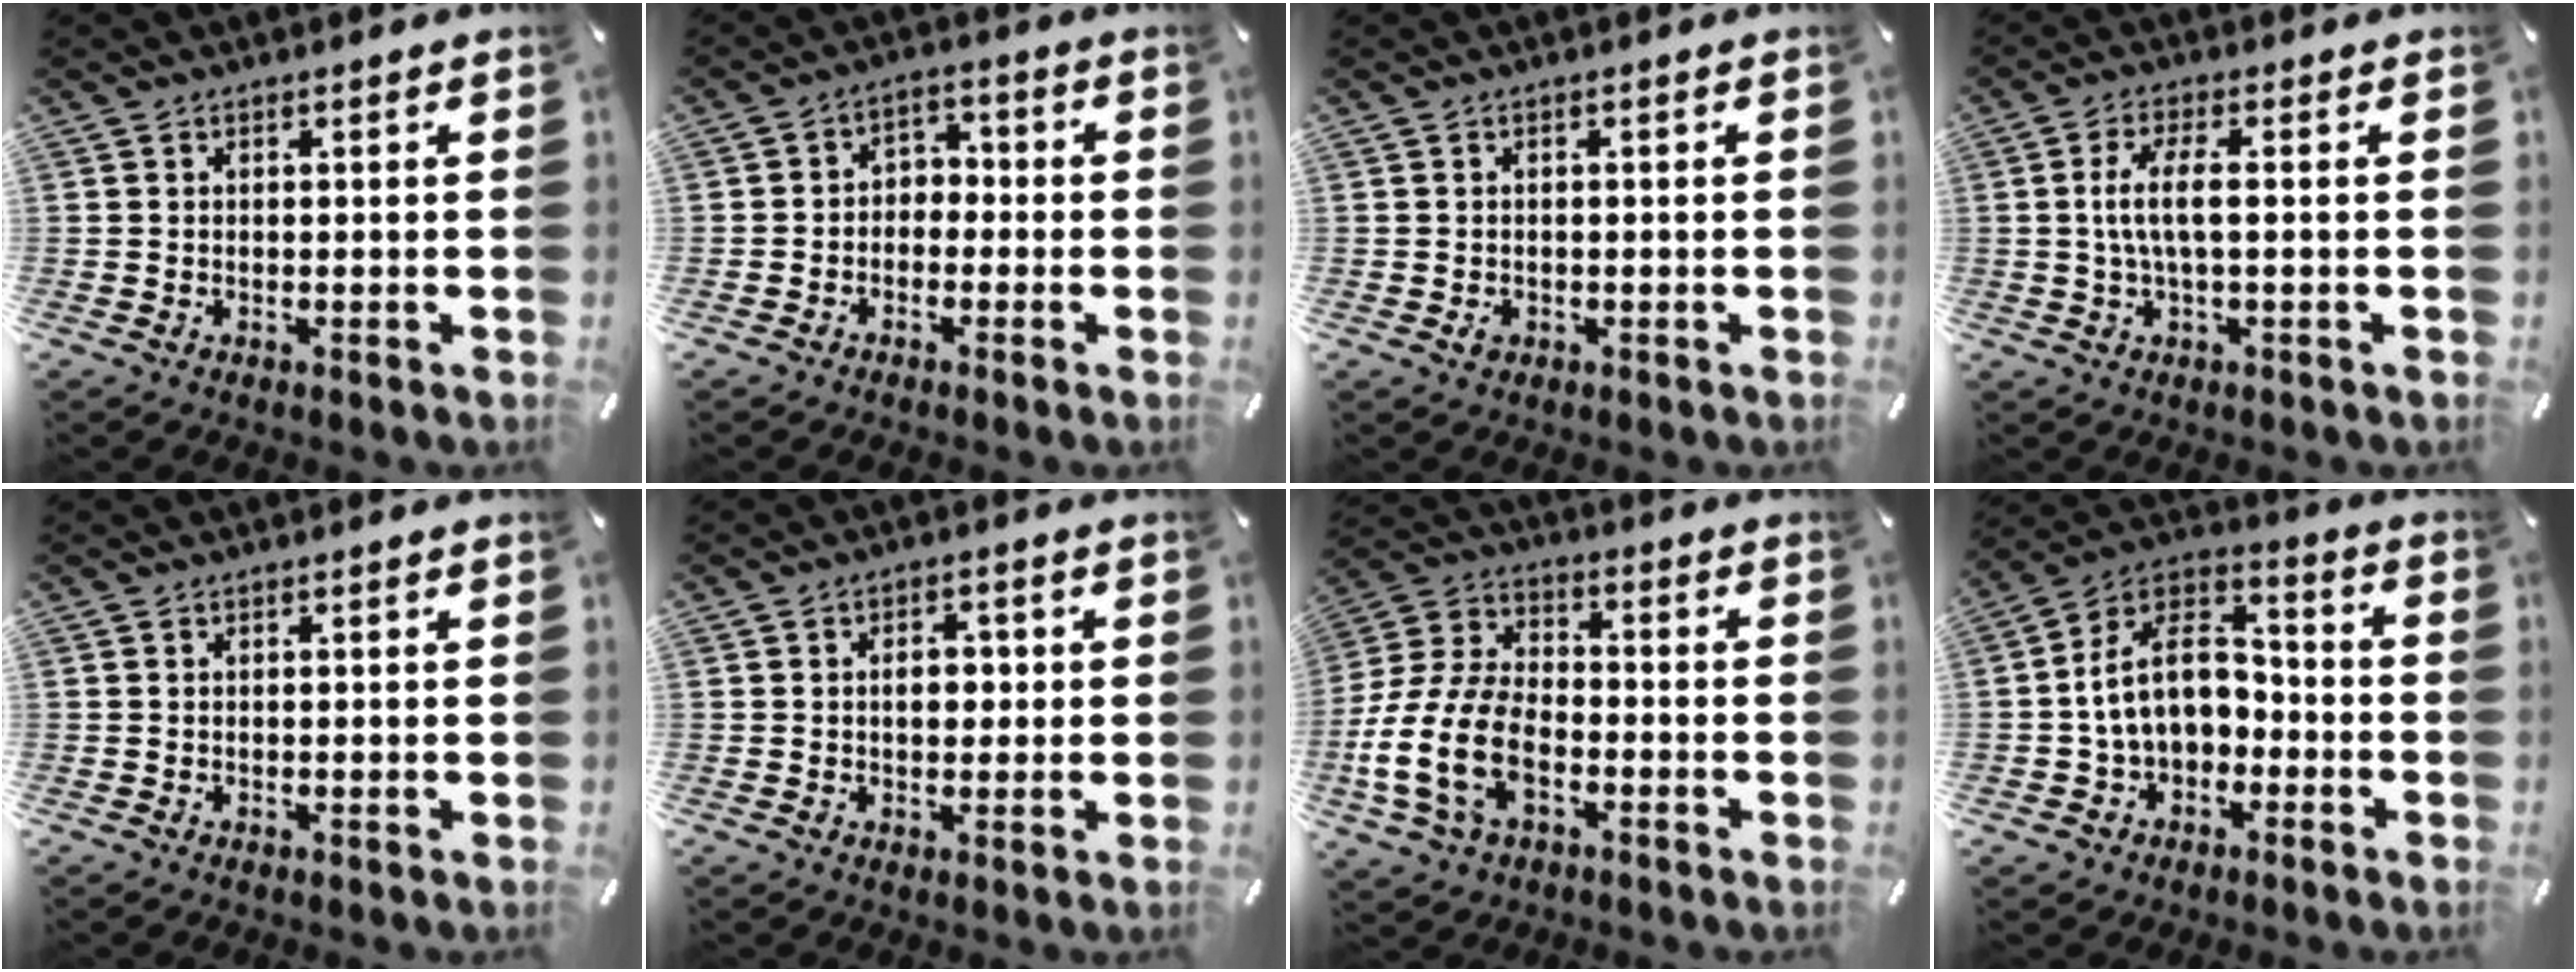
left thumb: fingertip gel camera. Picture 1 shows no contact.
{"total": 4.0, "force": [-2.5, 3.0, 1.0], "torque": [-0.017, 0.014, -0.053]}
{"total": 1.4, "force": [-0.4, 1.1, 0.8], "torque": [-0.014, 0.002, -0.007]}
{"total": 6.9, "force": [0.2, 1.9, 6.6], "torque": [-0.144, -0.003, -0.005]}
{"total": 0.0}
{"total": 4.7, "force": [0.0, 3.2, 3.5], "torque": [-0.035, -0.004, -0.010]}
{"total": 15.5, "force": [-5.9, 9.8, 10.4], "torque": [-0.226, 0.024, -0.107]}
{"total": 13.5, "force": [-2.0, 10.2, 8.6], "torque": [-0.170, 0.025, -0.034]}